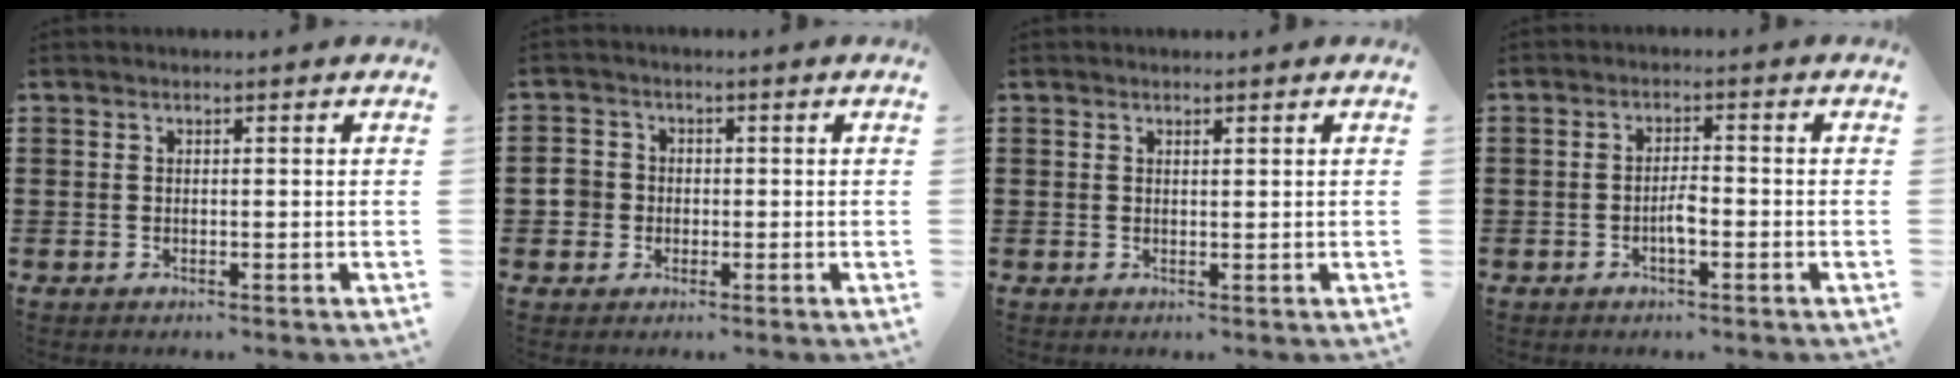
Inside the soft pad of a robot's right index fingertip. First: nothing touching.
{"total": 3.3, "force": [-0.7, 3.1, 1.0], "torque": [-0.037, 0.004, -0.019]}
{"total": 0.6, "force": [0.5, 0.1, 0.3], "torque": [-0.007, 0.001, 0.010]}
{"total": 2.7, "force": [-1.0, 0.8, 2.4], "torque": [-0.053, 0.002, -0.022]}